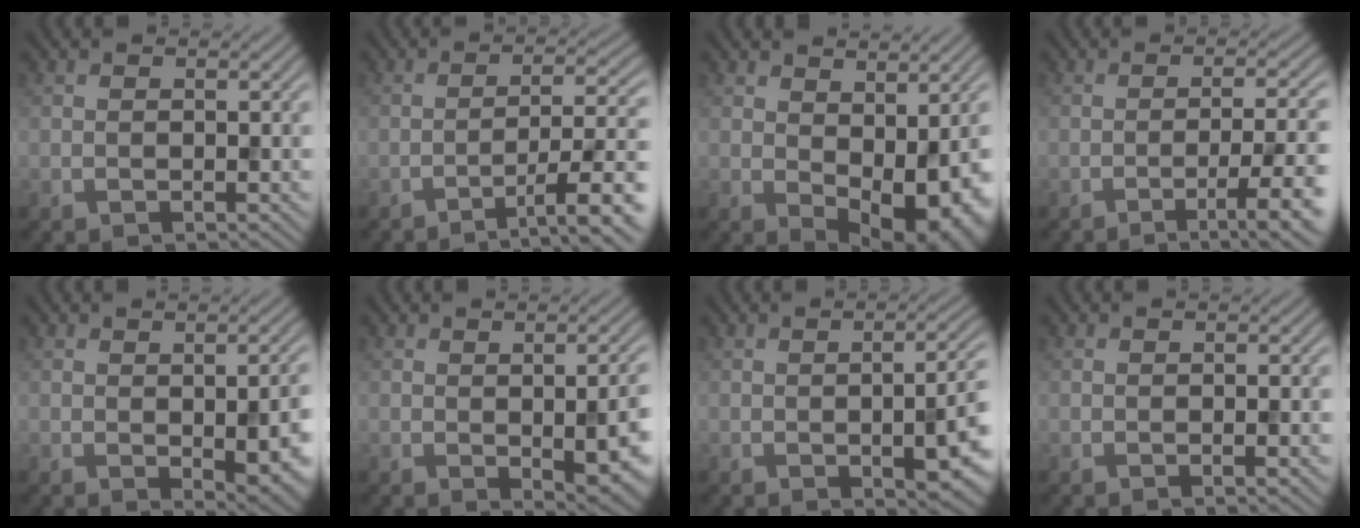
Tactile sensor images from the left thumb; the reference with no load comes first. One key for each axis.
{"total": 8.3, "fx": -4.6, "fy": 1.4, "fz": 6.8, "tx": -0.106, "ty": 0.010, "tz": -0.066}
{"total": 9.4, "fx": -0.7, "fy": 4.9, "fz": 8.0, "tx": -0.115, "ty": -0.019, "tz": 0.009}
{"total": 7.4, "fx": -3.2, "fy": 1.3, "fz": 6.5, "tx": -0.099, "ty": 0.001, "tz": -0.046}
{"total": 6.7, "fx": -1.1, "fy": 2.9, "fz": 5.9, "tx": -0.083, "ty": -0.021, "tz": 0.001}
{"total": 6.5, "fx": -0.7, "fy": 2.3, "fz": 6.0, "tx": -0.081, "ty": -0.013, "tz": 0.002}
{"total": 7.0, "fx": -1.4, "fy": 2.6, "fz": 6.3, "tx": -0.092, "ty": -0.015, "tz": -0.012}
{"total": 0.9, "fx": -0.2, "fy": 0.0, "fz": 0.9, "tx": -0.014, "ty": 0.001, "tz": -0.002}